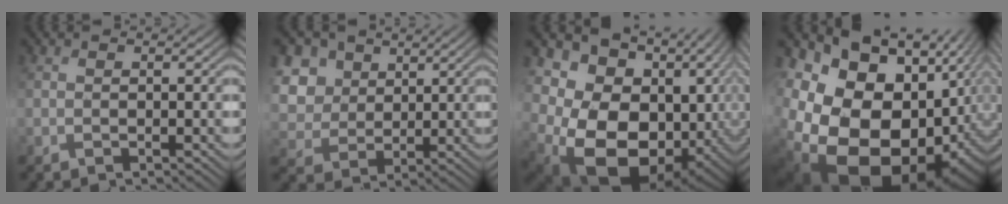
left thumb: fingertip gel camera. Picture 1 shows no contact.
{"total": 8.0, "force": [3.0, 6.7, 3.4], "torque": [-0.135, 0.009, 0.052]}
{"total": 20.9, "force": [-2.1, 15.2, 14.2], "torque": [-0.274, -0.039, -0.008]}
{"total": 22.2, "force": [-5.1, 16.3, 14.2], "torque": [-0.287, -0.072, -0.056]}